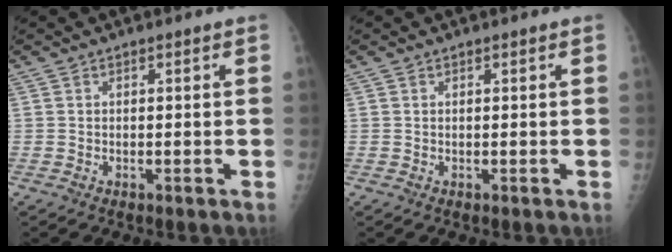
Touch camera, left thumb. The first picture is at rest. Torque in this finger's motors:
{"motor_torque": [-0.02, -0.05, -0.01, 0.01, -0.01]}